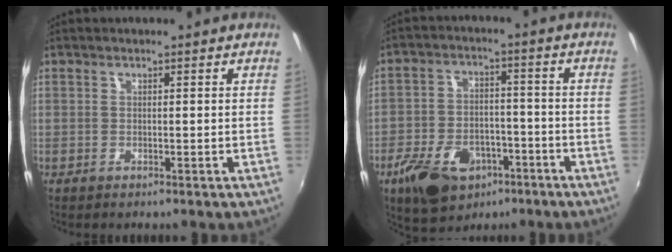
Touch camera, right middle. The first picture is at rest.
{"total": 14.8, "force": [-8.4, 9.0, 8.3], "torque": [-0.184, -0.003, -0.130]}